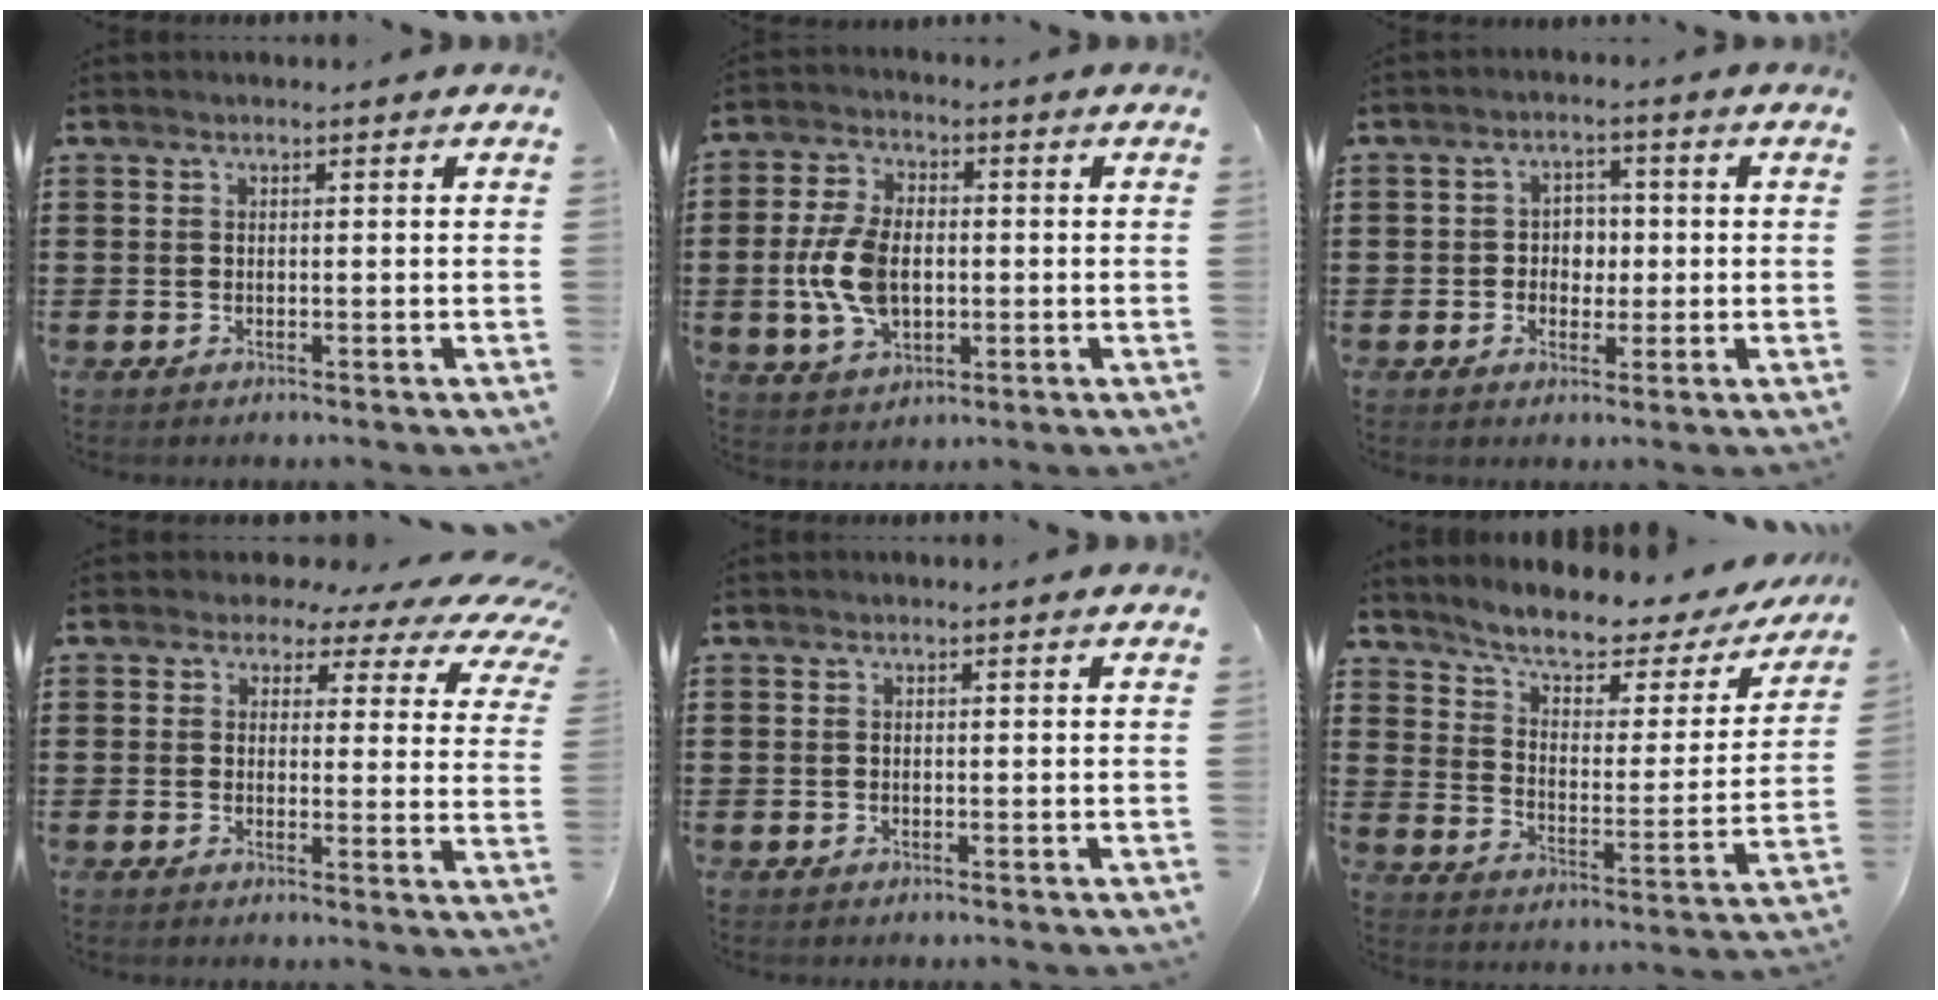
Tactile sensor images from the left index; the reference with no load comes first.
{"total": 9.2, "force": [-0.8, 5.6, 7.2], "torque": [-0.178, 0.002, -0.021]}
{"total": 3.6, "force": [-0.3, 3.1, 1.8], "torque": [-0.039, 0.006, -0.015]}
{"total": 3.5, "force": [2.3, 2.2, 1.4], "torque": [-0.029, -0.015, 0.032]}
{"total": 0.0}
{"total": 6.2, "force": [5.0, 1.6, 3.3], "torque": [-0.079, -0.029, 0.079]}